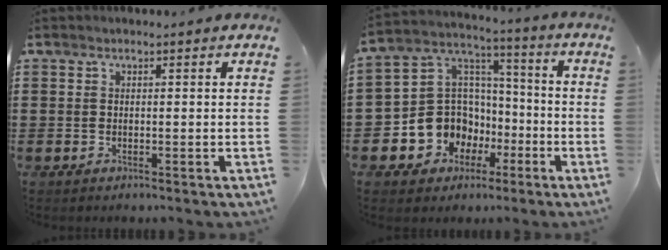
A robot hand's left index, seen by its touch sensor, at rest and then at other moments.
{"total": 10.2, "force": [-4.2, 9.0, 2.0], "torque": [-0.079, 0.005, -0.071]}